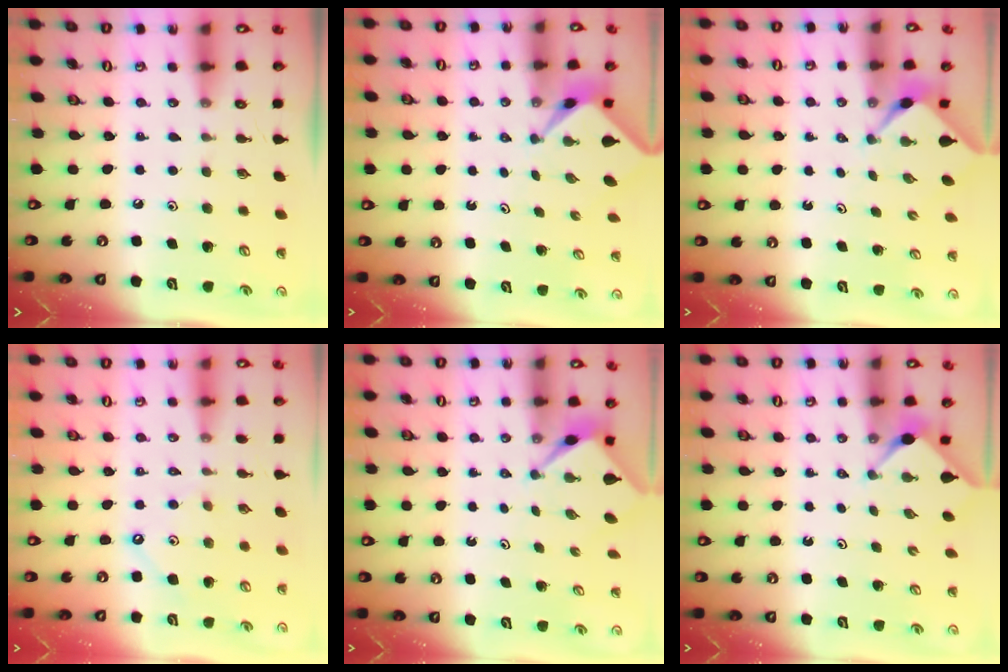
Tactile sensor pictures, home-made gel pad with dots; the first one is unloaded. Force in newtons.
{"total": 1.6, "press": 1.5, "slide": 0.2}
{"total": 2.1, "press": 2.1, "slide": 0.2}
{"total": 1.7, "press": 1.6, "slide": 0.3}
{"total": 2.7, "press": 2.7, "slide": 0.1}
{"total": 3.0, "press": 3.0, "slide": 0.3}